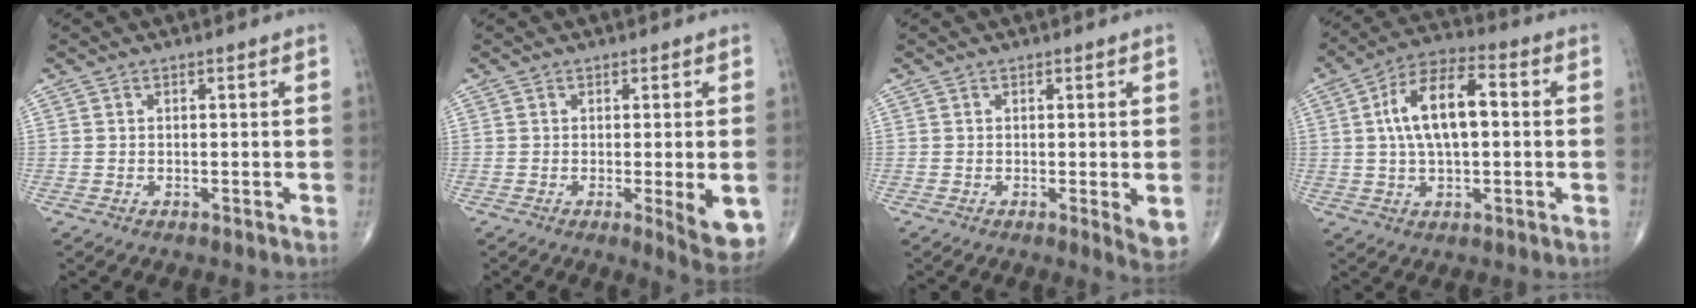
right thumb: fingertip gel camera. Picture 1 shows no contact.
{"total": 7.2, "force": [-1.5, 1.6, 6.8], "torque": [-0.090, -0.020, -0.019]}
{"total": 3.8, "force": [-0.4, 0.8, 3.7], "torque": [-0.054, -0.014, -0.007]}
{"total": 12.9, "force": [1.4, 6.0, 11.3], "torque": [-0.197, 0.020, 0.016]}